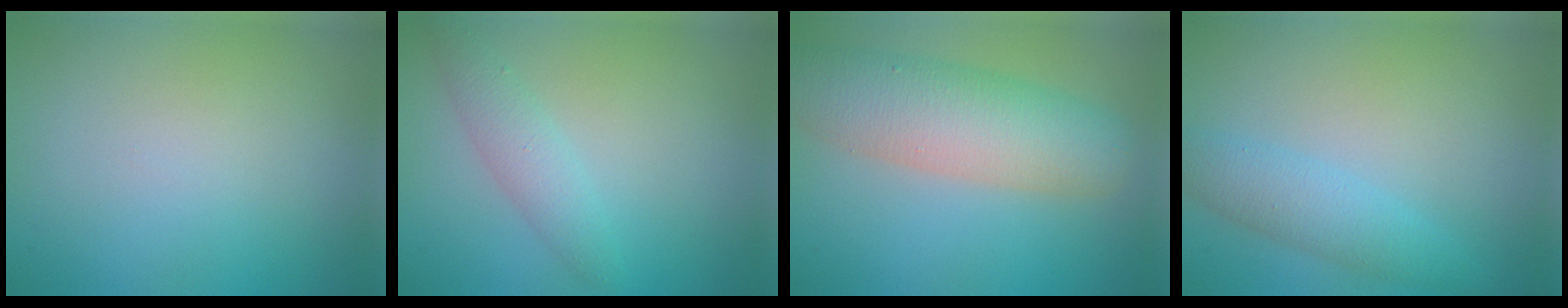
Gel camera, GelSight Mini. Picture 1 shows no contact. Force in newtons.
{"total": 2.4, "press": 2.4, "slide": 0.1}
{"total": 7.8, "press": 7.8, "slide": 0.5}
{"total": 3.3, "press": 3.3, "slide": 0.1}